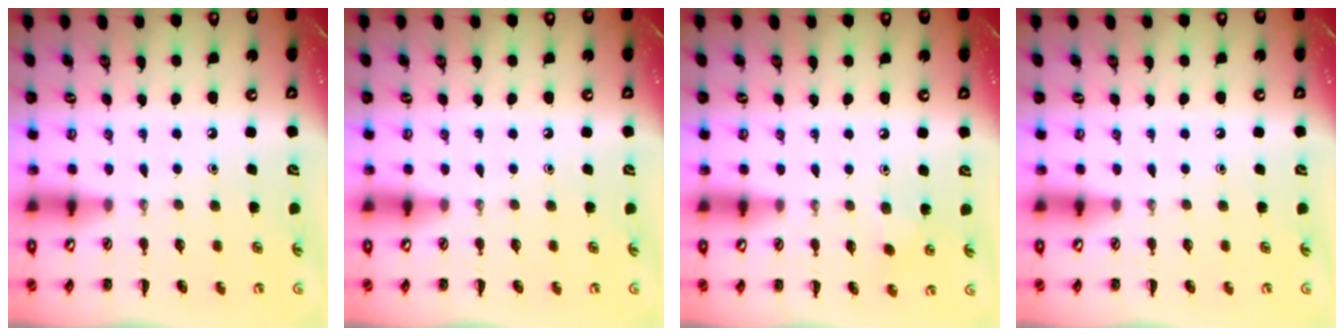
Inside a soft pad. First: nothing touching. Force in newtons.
{"total": 0.0}
{"total": 6.8, "press": 6.7, "slide": 0.9}
{"total": 0.0}